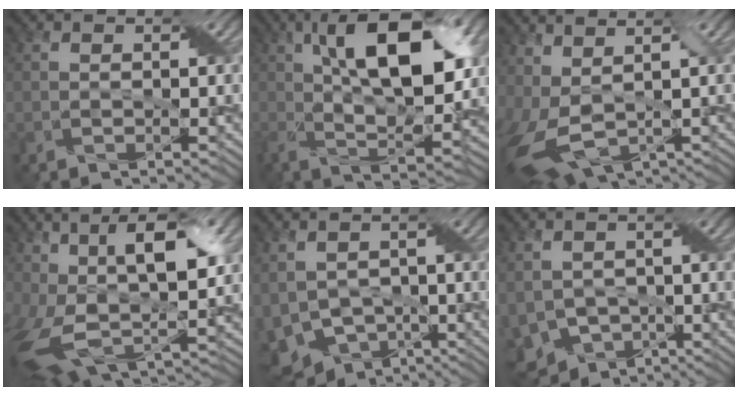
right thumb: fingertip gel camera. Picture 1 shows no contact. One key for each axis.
{"total": 14.8, "fx": 3.8, "fy": 6.1, "fz": 12.9, "tx": -0.235, "ty": -0.003, "tz": 0.056}
{"total": 9.5, "fx": 0.1, "fy": 5.1, "fz": 8.0, "tx": -0.196, "ty": -0.031, "tz": 0.015}
{"total": 13.6, "fx": 2.1, "fy": 7.1, "fz": 11.5, "tx": -0.237, "ty": -0.017, "tz": 0.043}
{"total": 7.6, "fx": -2.3, "fy": 5.3, "fz": 5.0, "tx": -0.117, "ty": -0.022, "tz": -0.044}
{"total": 7.0, "fx": -3.0, "fy": 4.7, "fz": 4.3, "tx": -0.097, "ty": -0.024, "tz": -0.058}